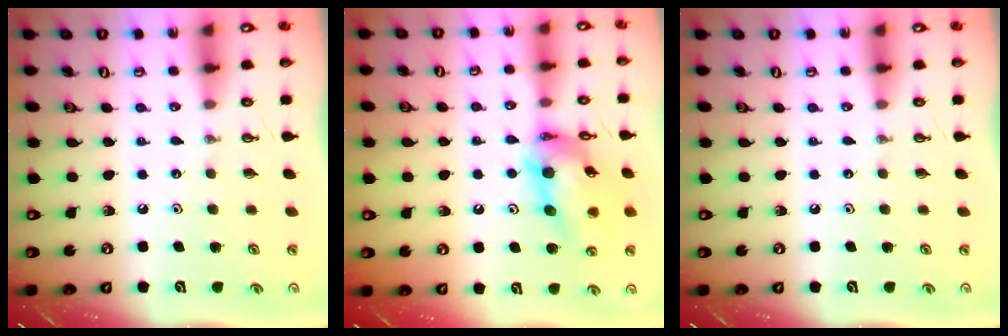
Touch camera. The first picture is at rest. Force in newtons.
{"total": 15.6, "press": 15.5, "slide": 1.2}
{"total": 0.0}